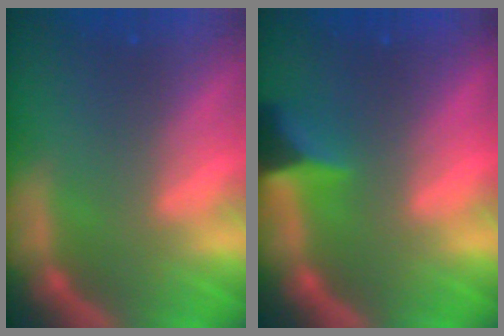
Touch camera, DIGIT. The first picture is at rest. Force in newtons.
{"total": 4.0}